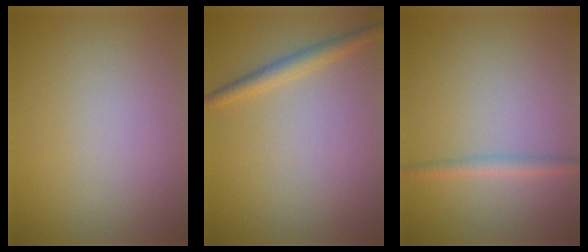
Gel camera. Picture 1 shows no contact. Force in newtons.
{"total": 2.0, "press": 2.0, "slide": 0.1}
{"total": 1.7, "press": 1.7, "slide": 0.1}